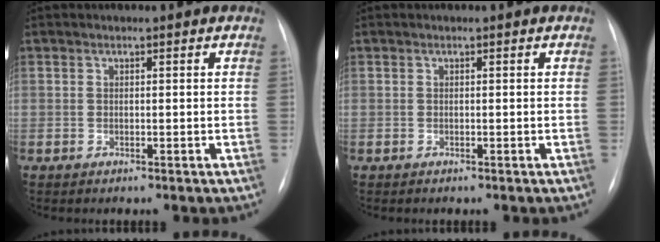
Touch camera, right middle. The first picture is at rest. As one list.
[{"total": 0.0}]